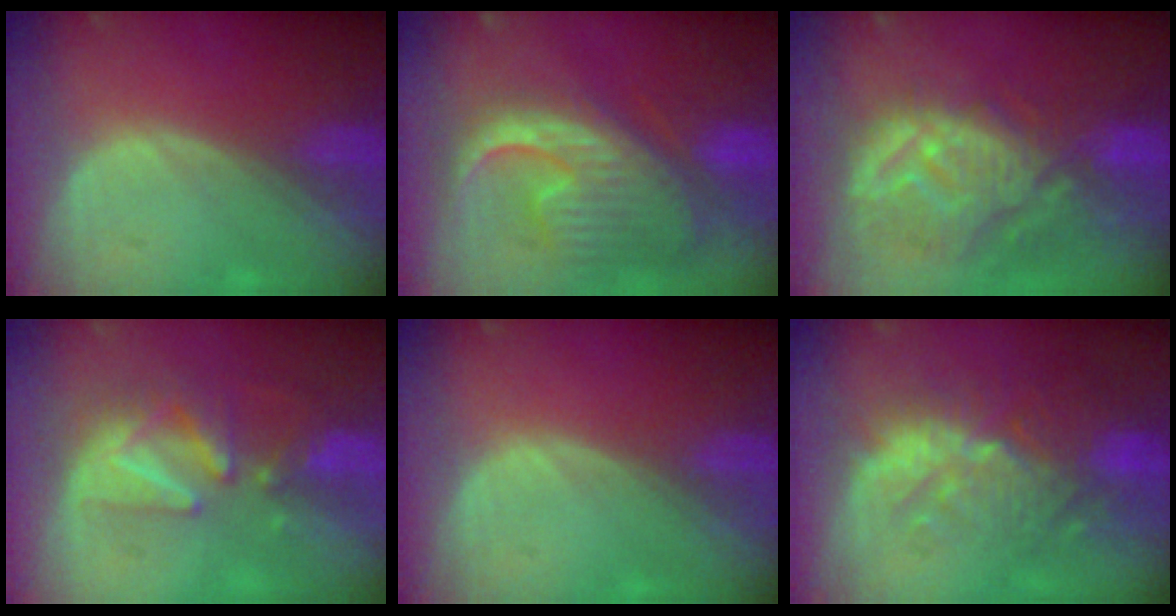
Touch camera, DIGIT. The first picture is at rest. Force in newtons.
{"total": 13.0, "press": 11.2, "slide": 6.6}
{"total": 12.1, "press": 11.0, "slide": 5.2}
{"total": 8.5, "press": 8.0, "slide": 3.1}
{"total": 0.0}
{"total": 11.2, "press": 9.9, "slide": 5.2}